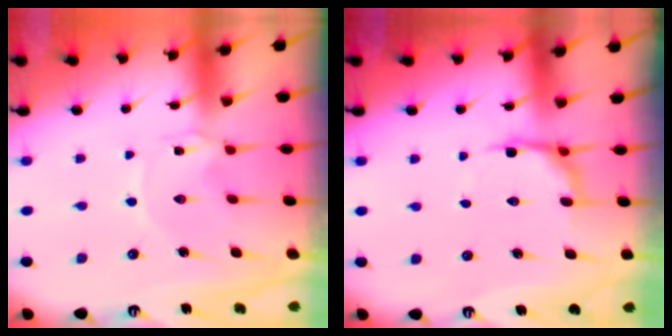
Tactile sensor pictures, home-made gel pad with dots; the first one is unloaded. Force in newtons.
{"total": 5.9, "press": 5.3, "slide": 2.5}